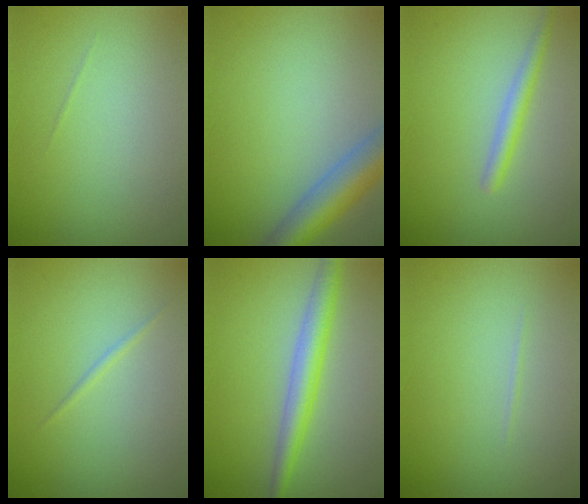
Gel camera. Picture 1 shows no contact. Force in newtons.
{"total": 5.5, "press": 5.5, "slide": 0.2}
{"total": 1.8, "press": 1.8, "slide": 0.1}
{"total": 0.6, "press": 0.6, "slide": 0.0}
{"total": 3.4, "press": 3.4, "slide": 0.1}
{"total": 0.6, "press": 0.6, "slide": 0.2}